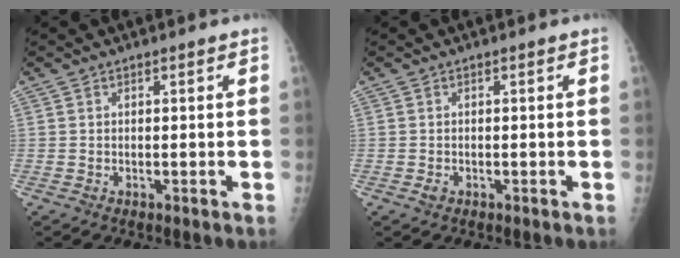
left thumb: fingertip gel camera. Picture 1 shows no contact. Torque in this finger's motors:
{"motor_torque": [-0.23, 0.01, 0.03, 0.01, -0.01]}